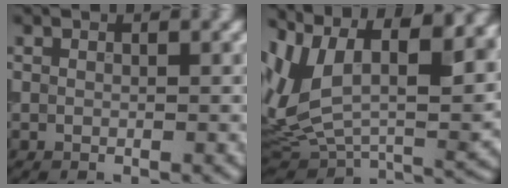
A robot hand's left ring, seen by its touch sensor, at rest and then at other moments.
{"total": 16.8, "force": [6.7, 9.2, 12.4], "torque": [-0.256, 0.032, 0.113]}